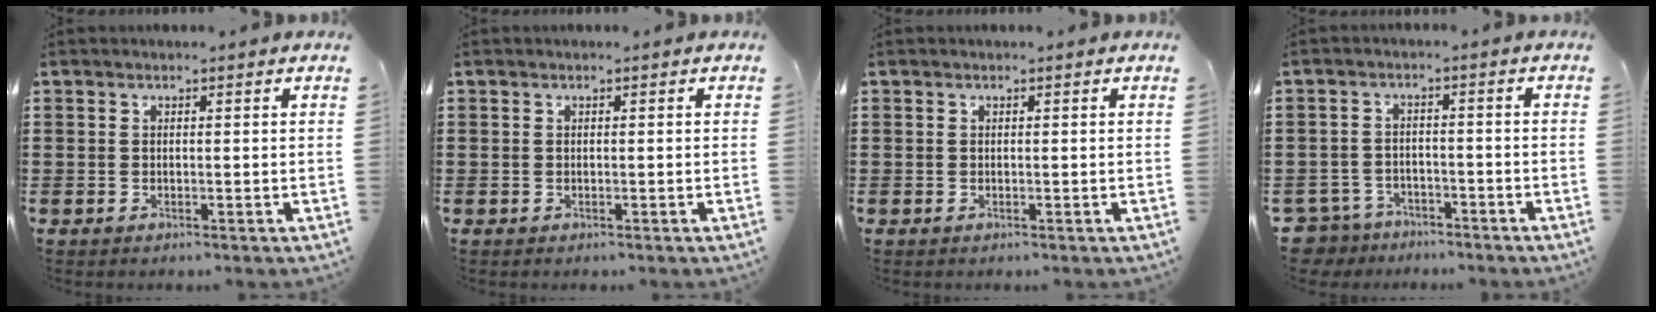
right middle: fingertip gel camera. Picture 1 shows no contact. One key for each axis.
{"total": 0.0}
{"total": 0.0}
{"total": 4.0, "fx": -3.8, "fy": 1.1, "fz": 0.2, "tx": -0.033, "ty": -0.007, "tz": -0.087}